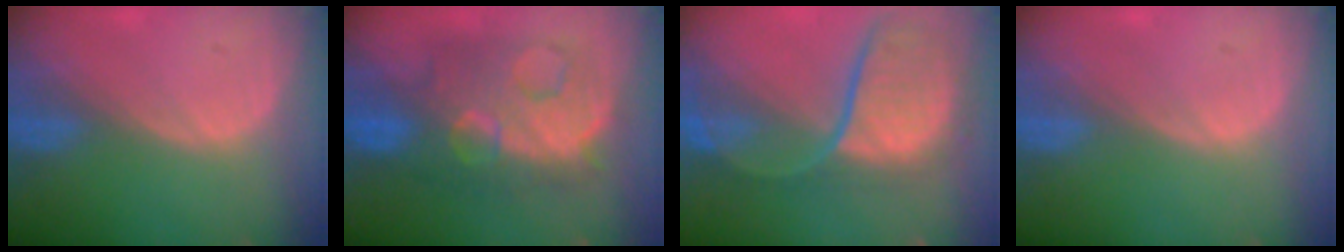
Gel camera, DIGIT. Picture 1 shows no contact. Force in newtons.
{"total": 12.1, "press": 12.0, "slide": 1.2}
{"total": 11.8, "press": 9.8, "slide": 6.6}
{"total": 0.0}